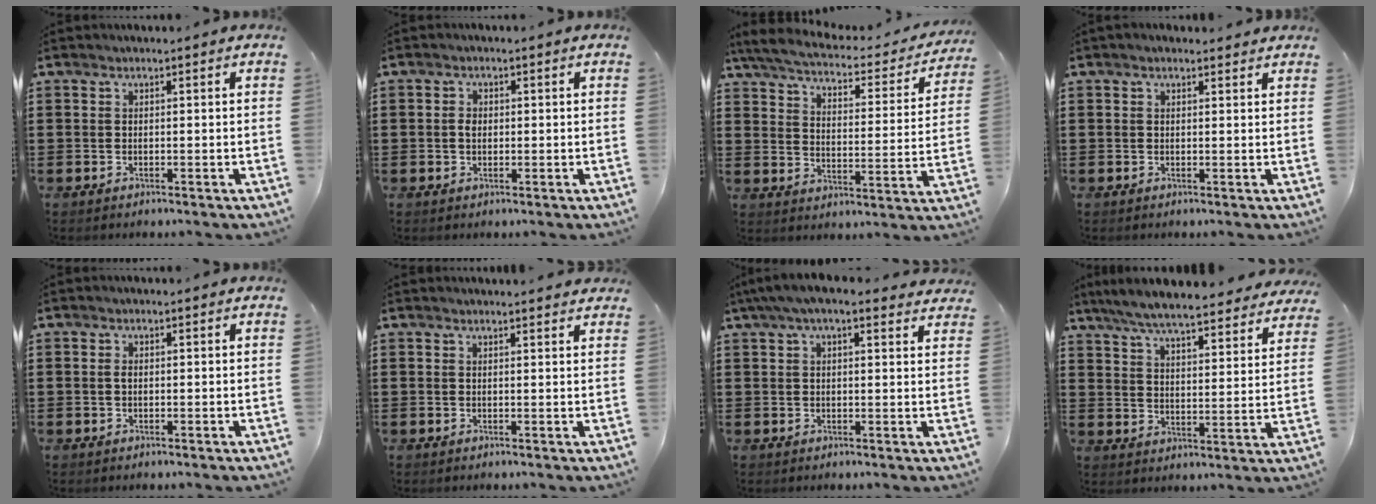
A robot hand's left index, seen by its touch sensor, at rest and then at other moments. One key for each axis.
{"total": 1.6, "fx": 0.0, "fy": 1.1, "fz": 1.1, "tx": -0.024, "ty": 0.007, "tz": -0.001}
{"total": 4.6, "fx": 4.1, "fy": 0.4, "fz": 1.9, "tx": -0.061, "ty": -0.030, "tz": 0.065}
{"total": 1.1, "fx": 1.0, "fy": 0.4, "fz": 0.3, "tx": -0.009, "ty": 0.003, "tz": 0.018}
{"total": 0.9, "fx": 0.0, "fy": 0.5, "fz": 0.8, "tx": -0.017, "ty": 0.001, "tz": -0.001}
{"total": 1.4, "fx": 1.4, "fy": 0.0, "fz": 0.2, "tx": -0.007, "ty": 0.000, "tz": 0.027}
{"total": 5.2, "fx": 3.9, "fy": 1.1, "fz": 3.1, "tx": -0.071, "ty": 0.000, "tz": 0.071}
{"total": 6.9, "fx": 6.5, "fy": 0.0, "fz": 2.4, "tx": -0.076, "ty": -0.041, "tz": 0.112}